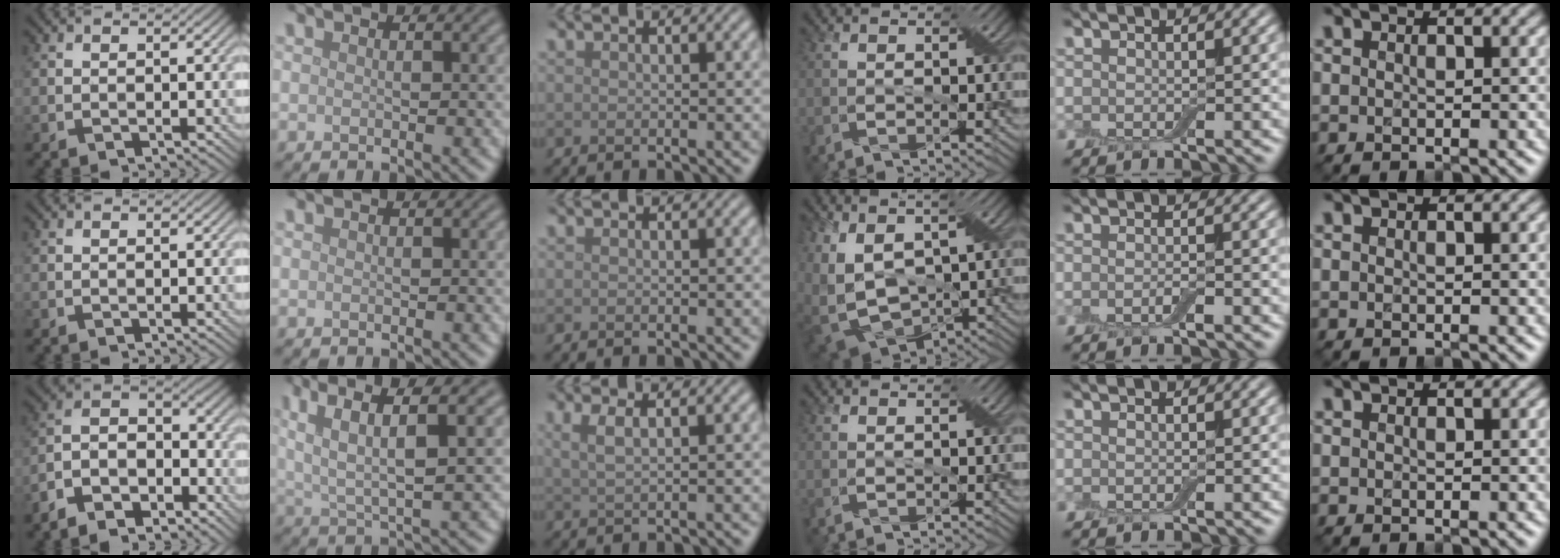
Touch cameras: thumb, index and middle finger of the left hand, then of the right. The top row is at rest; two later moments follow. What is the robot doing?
{"motion": "extract", "object": "backpack"}